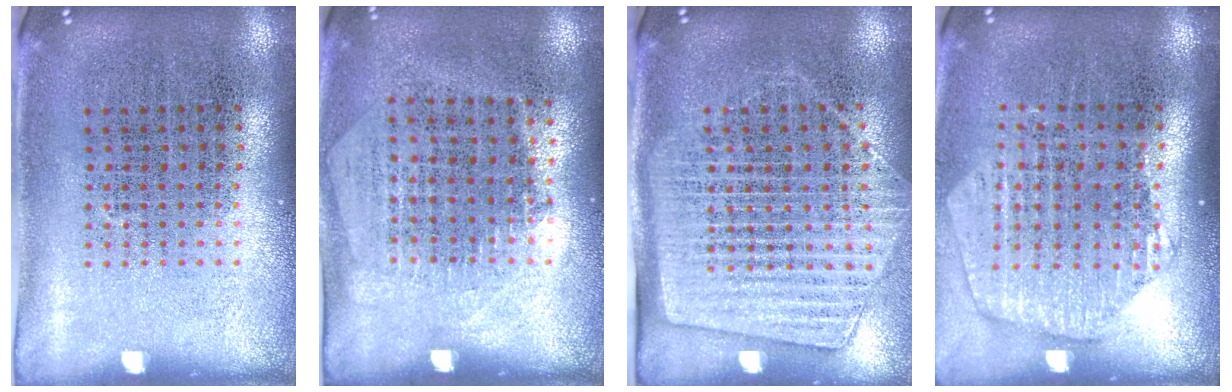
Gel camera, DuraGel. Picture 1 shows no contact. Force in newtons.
{"total": 1.3, "press": 1.1, "slide": 0.6}
{"total": 1.7, "press": 1.4, "slide": 1.0}
{"total": 1.8, "press": 1.7, "slide": 0.6}